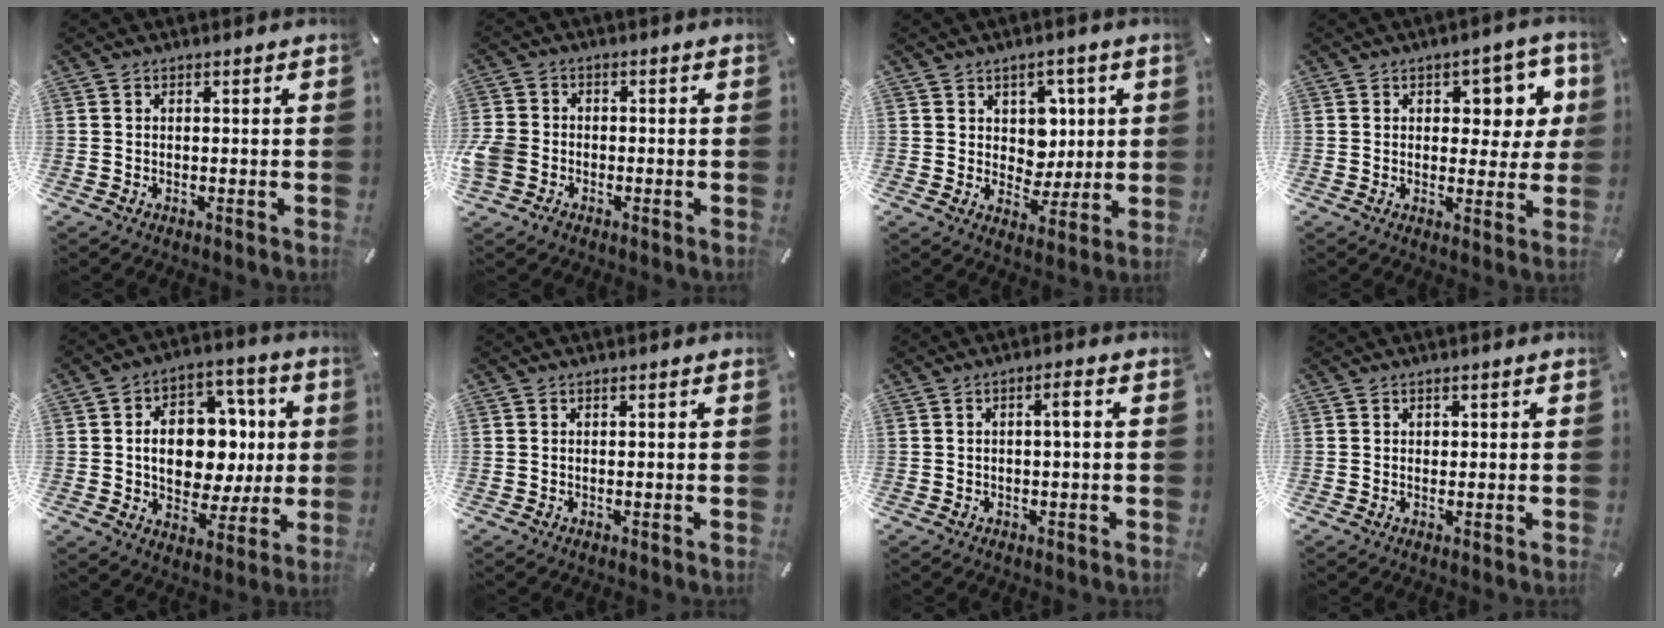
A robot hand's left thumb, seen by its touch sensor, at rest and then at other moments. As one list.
[{"total": 4.9, "force": [-2.0, 4.0, 1.9], "torque": [-0.050, 0.007, -0.039]}, {"total": 7.7, "force": [2.5, 6.9, 2.2], "torque": [-0.023, -0.013, 0.045]}, {"total": 9.0, "force": [3.0, 5.6, 6.3], "torque": [-0.066, -0.012, 0.046]}, {"total": 14.2, "force": [0.2, 11.2, 8.7], "torque": [-0.126, 0.000, 0.014]}, {"total": 0.0}, {"total": 2.6, "force": [0.1, 0.6, 2.5], "torque": [-0.048, 0.010, -0.002]}, {"total": 0.6, "force": [0.1, 0.6, 0.1], "torque": [0.005, 0.000, -0.001]}]